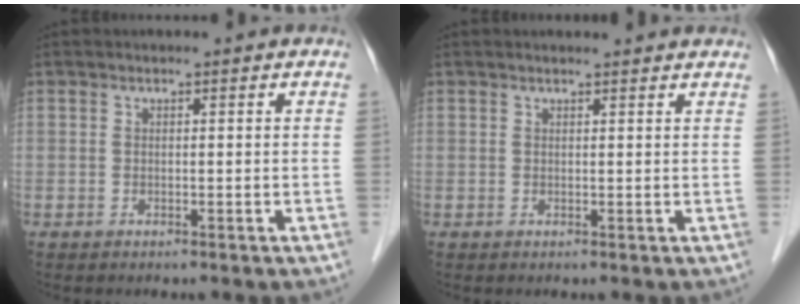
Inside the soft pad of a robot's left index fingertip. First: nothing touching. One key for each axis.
{"total": 4.4, "fx": 4.2, "fy": 0.4, "fz": 1.2, "tx": -0.015, "ty": 0.011, "tz": 0.038}